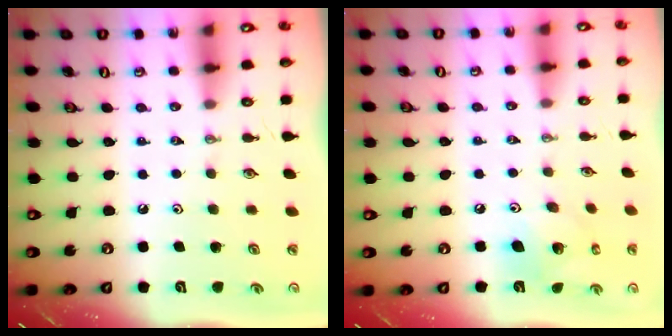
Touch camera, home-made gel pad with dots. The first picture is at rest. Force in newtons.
{"total": 11.3, "press": 11.2, "slide": 1.0}